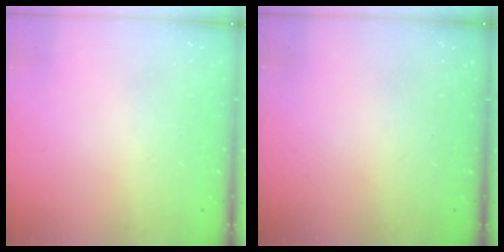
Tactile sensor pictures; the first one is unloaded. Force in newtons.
{"total": 0.0}